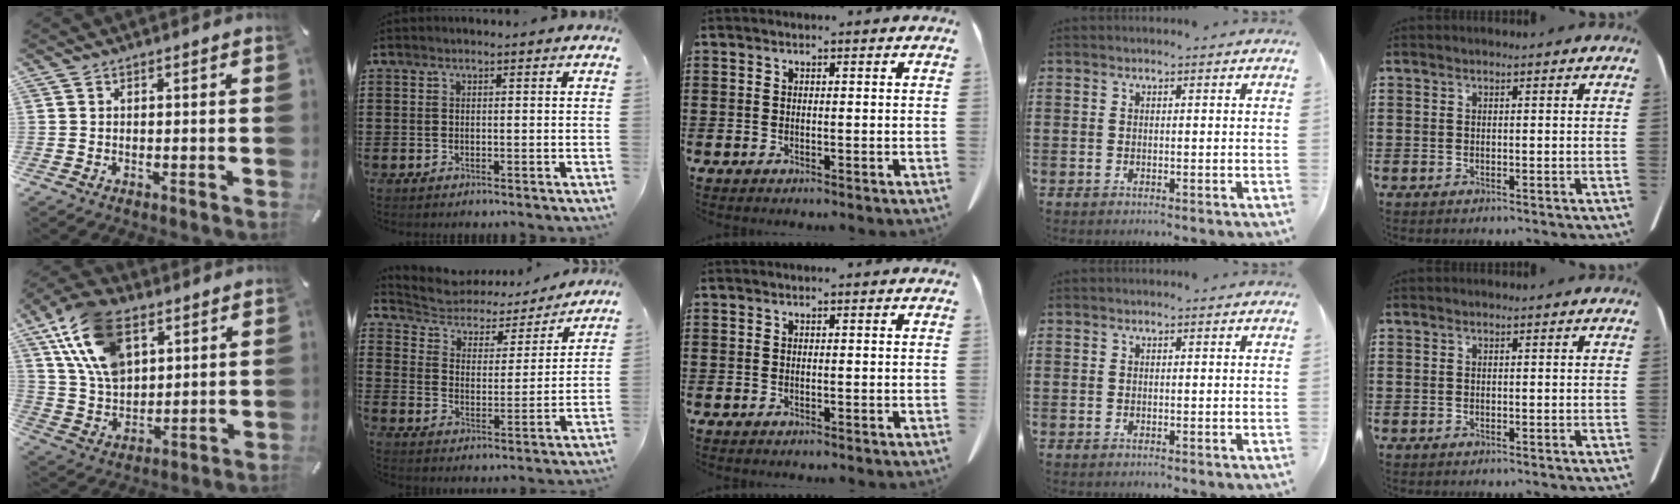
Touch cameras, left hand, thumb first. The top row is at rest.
{"thumb": {"total": 16.3, "force": [7.9, 10.0, 10.2], "torque": [-0.245, -0.022, 0.144]}, "index": {"total": 4.2, "force": [3.9, 1.6, 0.5], "torque": [-0.038, -0.028, 0.061]}}